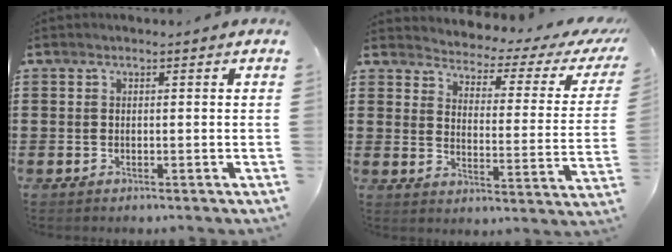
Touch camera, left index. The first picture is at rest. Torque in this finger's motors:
{"motor_torque": [0.94, -1.20, 0.10, 0.00]}